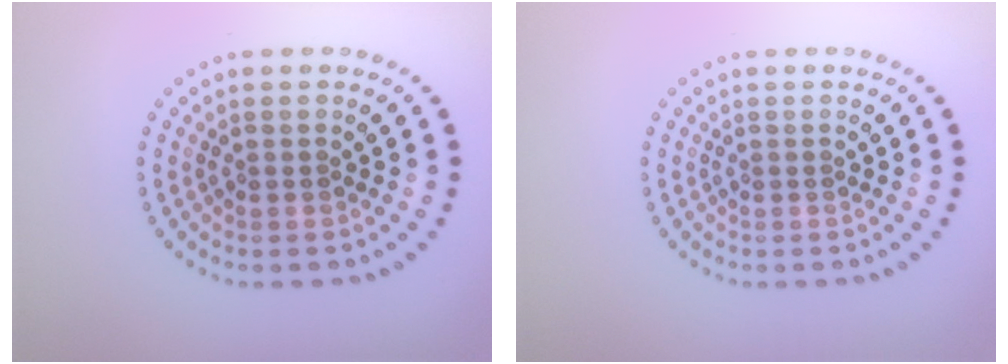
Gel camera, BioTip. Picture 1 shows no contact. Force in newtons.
{"total": 0.0}